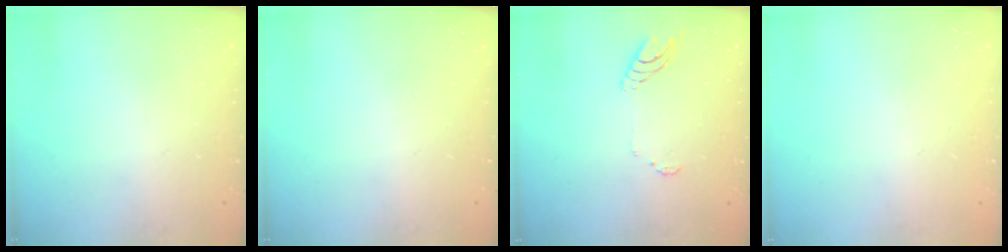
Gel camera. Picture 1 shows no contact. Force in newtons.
{"total": 0.0}
{"total": 6.5, "press": 6.5, "slide": 0.4}
{"total": 2.4, "press": 2.4, "slide": 0.2}